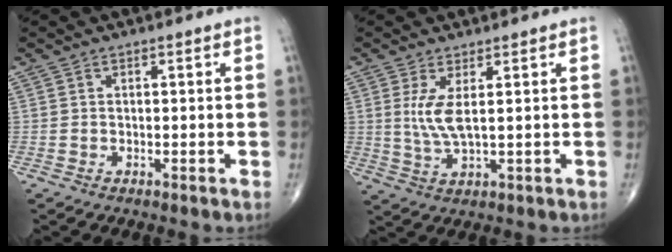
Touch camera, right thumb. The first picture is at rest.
{"total": 5.3, "force": [1.2, 1.3, 5.0], "torque": [-0.113, -0.017, 0.032]}